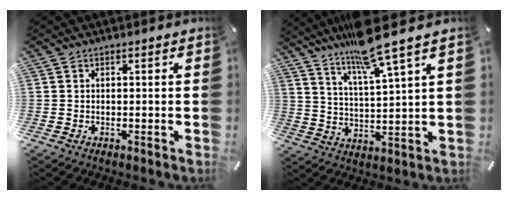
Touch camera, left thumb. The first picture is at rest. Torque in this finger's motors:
{"motor_torque": [2.28, 0.96, 0.19, -0.41, 0.37]}